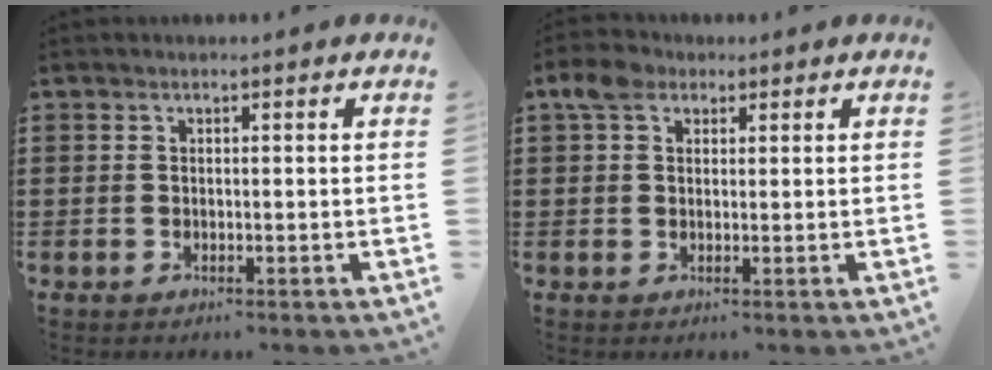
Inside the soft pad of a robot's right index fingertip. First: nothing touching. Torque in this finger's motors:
{"motor_torque": [0.46, 0.06, 0.08, 0.06]}